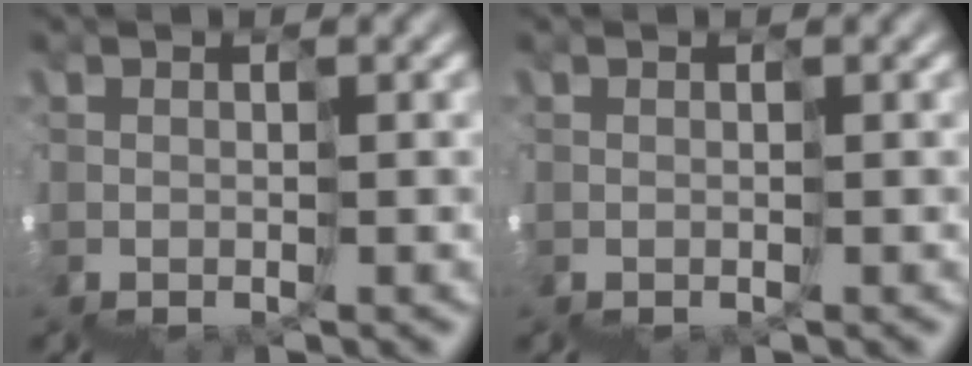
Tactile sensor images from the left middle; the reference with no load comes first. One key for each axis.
{"total": 0.0}